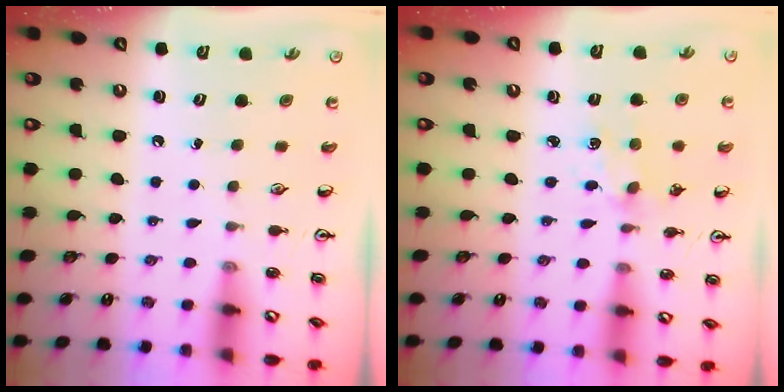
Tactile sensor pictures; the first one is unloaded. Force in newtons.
{"total": 2.2, "press": 2.2, "slide": 0.2}